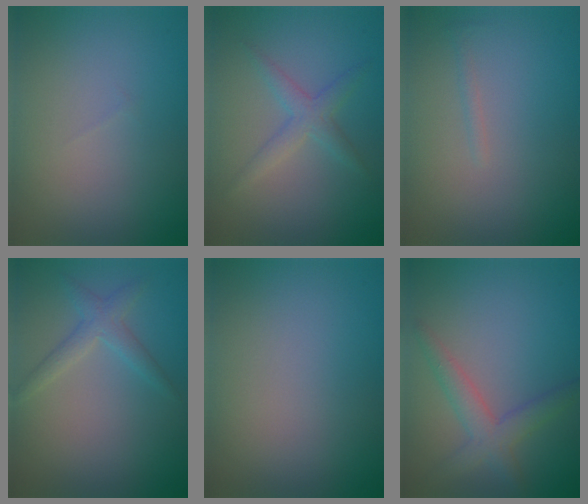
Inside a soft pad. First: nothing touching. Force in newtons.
{"total": 2.2, "press": 2.2, "slide": 0.1}
{"total": 0.6, "press": 0.6, "slide": 0.0}
{"total": 2.0, "press": 2.0, "slide": 0.1}
{"total": 0.0}
{"total": 3.2, "press": 3.2, "slide": 0.2}